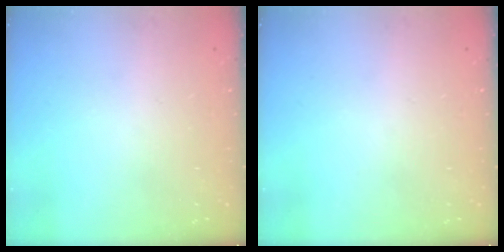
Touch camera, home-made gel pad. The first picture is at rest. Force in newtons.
{"total": 0.0}